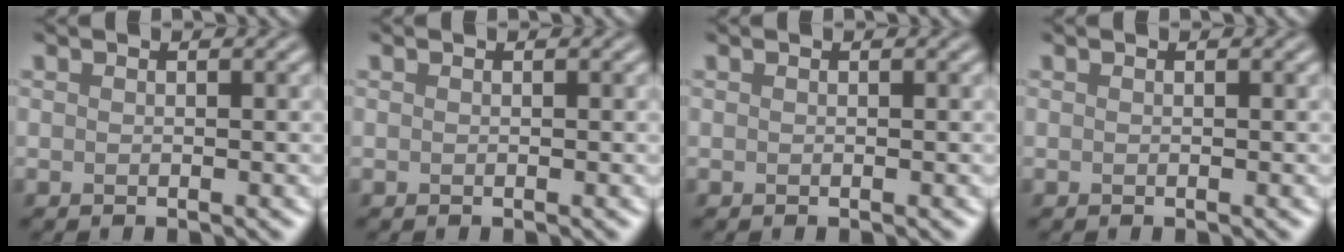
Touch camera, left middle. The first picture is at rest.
{"total": 0.0}
{"total": 0.0}
{"total": 0.0}